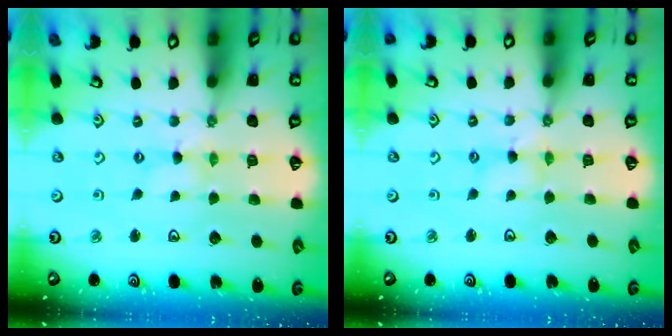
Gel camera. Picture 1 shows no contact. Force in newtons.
{"total": 2.4, "press": 2.3, "slide": 0.4}